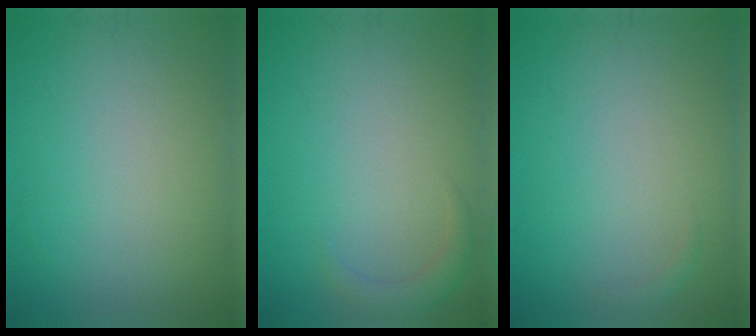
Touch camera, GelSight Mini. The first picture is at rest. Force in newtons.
{"total": 1.7, "press": 1.7, "slide": 0.1}
{"total": 0.6, "press": 0.6, "slide": 0.1}